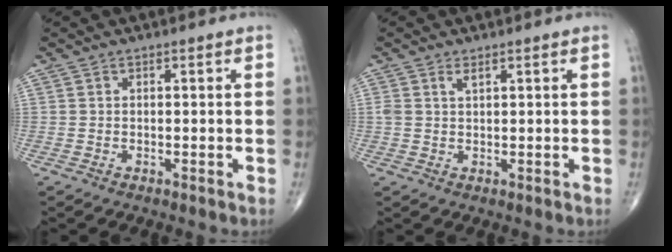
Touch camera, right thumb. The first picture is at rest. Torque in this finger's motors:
{"motor_torque": [-0.01, 0.01, 0.25, 0.19, 0.04]}